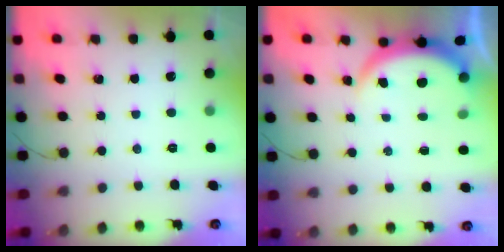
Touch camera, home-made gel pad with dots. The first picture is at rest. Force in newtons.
{"total": 3.9, "press": 3.9, "slide": 0.2}